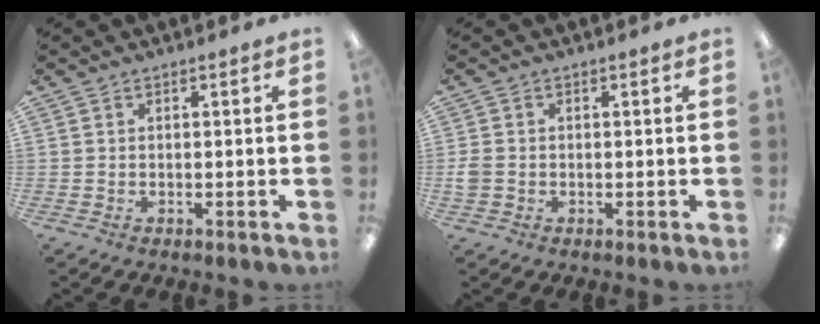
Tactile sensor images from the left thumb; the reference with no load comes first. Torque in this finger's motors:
{"motor_torque": [-0.37, 0.15, 0.12, -0.19, 0.00]}